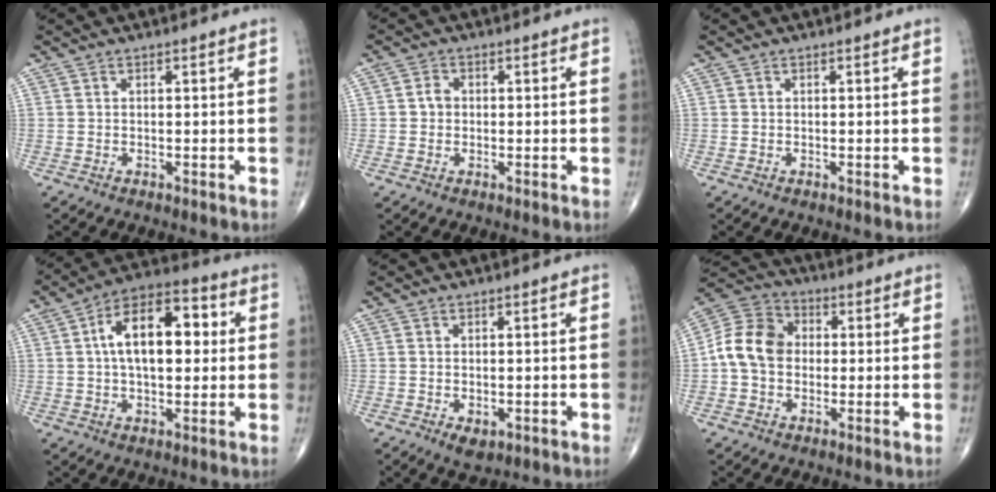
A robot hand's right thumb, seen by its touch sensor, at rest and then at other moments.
{"total": 2.3, "force": [0.0, 2.0, 1.1], "torque": [-0.009, 0.006, -0.004]}
{"total": 0.0}
{"total": 14.9, "force": [2.2, 8.0, 12.3], "torque": [-0.180, 0.025, 0.027]}
{"total": 3.0, "force": [-1.1, 1.8, 2.1], "torque": [-0.026, -0.002, -0.009]}
{"total": 10.6, "force": [0.0, 8.5, 6.4], "torque": [-0.106, 0.030, -0.013]}